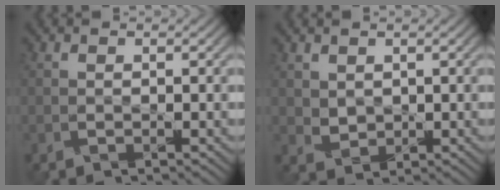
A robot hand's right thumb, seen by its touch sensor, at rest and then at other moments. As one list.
[{"total": 2.4, "force": [1.7, 1.6, 0.5], "torque": [-0.029, -0.005, 0.039]}]